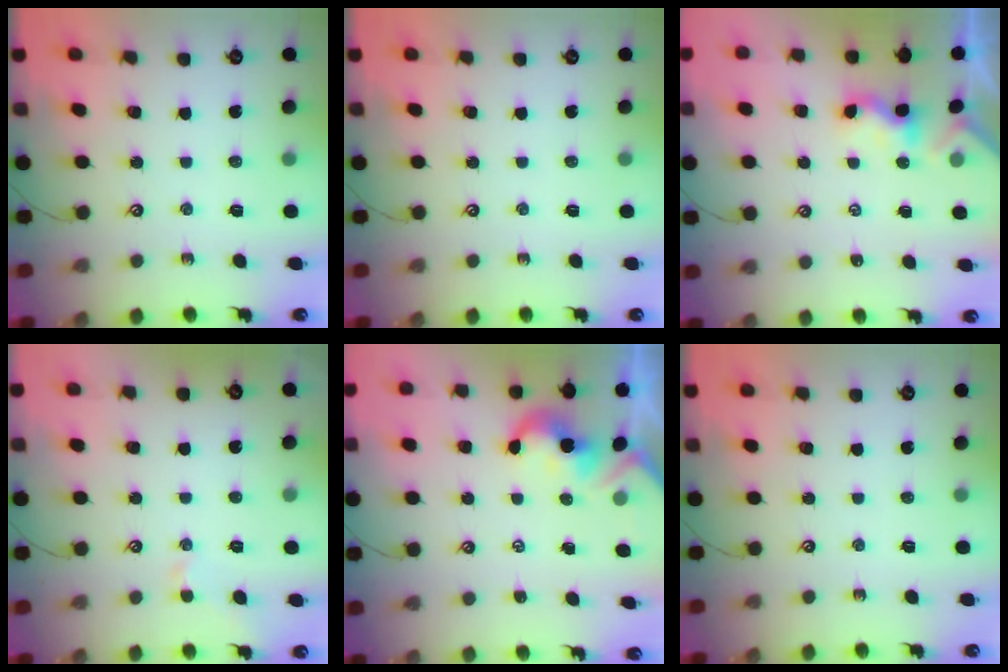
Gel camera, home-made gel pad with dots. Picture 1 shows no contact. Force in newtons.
{"total": 0.0}
{"total": 1.6, "press": 1.5, "slide": 0.5}
{"total": 0.8, "press": 0.7, "slide": 0.5}
{"total": 2.1, "press": 2.1, "slide": 0.4}
{"total": 0.0}